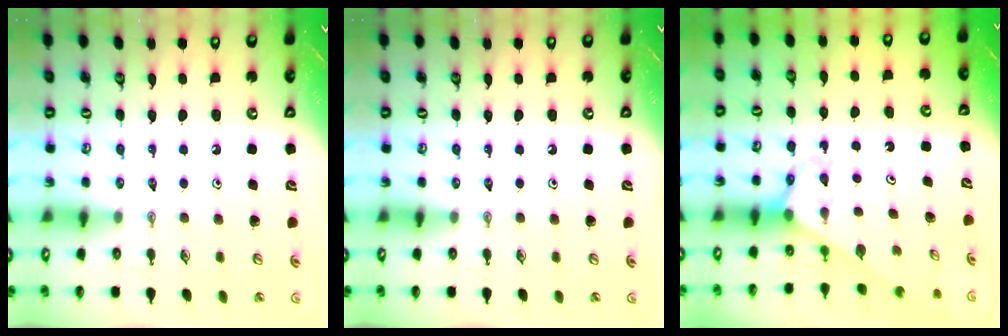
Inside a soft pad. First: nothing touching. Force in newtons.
{"total": 0.0}
{"total": 2.7, "press": 2.7, "slide": 0.1}